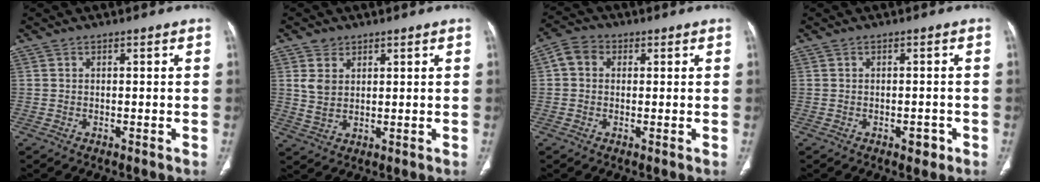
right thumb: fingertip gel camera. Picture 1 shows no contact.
{"total": 4.6, "force": [2.0, 3.3, 2.5], "torque": [-0.041, -0.013, 0.047]}
{"total": 4.5, "force": [0.8, 3.8, 2.4], "torque": [-0.034, 0.013, 0.006]}
{"total": 2.0, "force": [-1.0, 1.1, 1.3], "torque": [-0.008, 0.004, -0.011]}